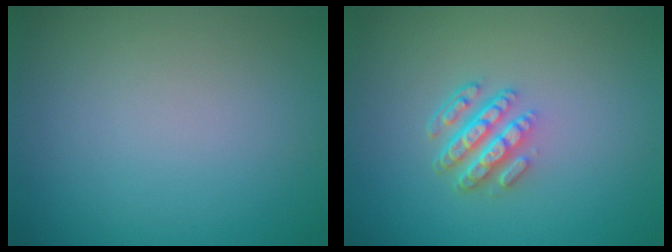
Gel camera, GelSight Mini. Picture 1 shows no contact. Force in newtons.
{"total": 4.2, "press": 3.1, "slide": 2.9}